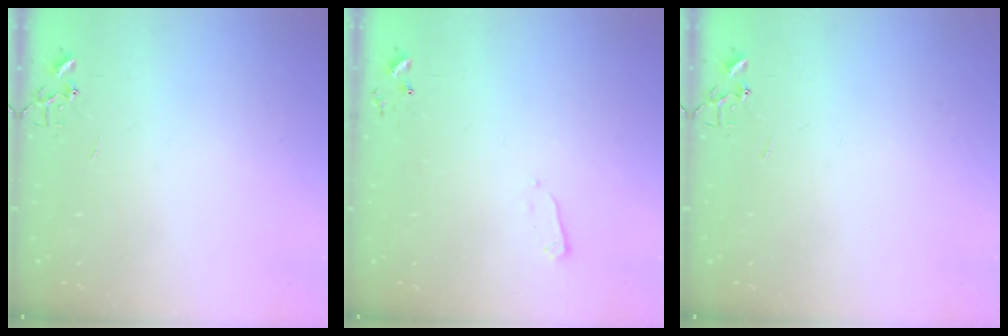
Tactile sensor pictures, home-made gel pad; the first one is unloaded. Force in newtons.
{"total": 2.4, "press": 2.4, "slide": 0.4}
{"total": 0.0}